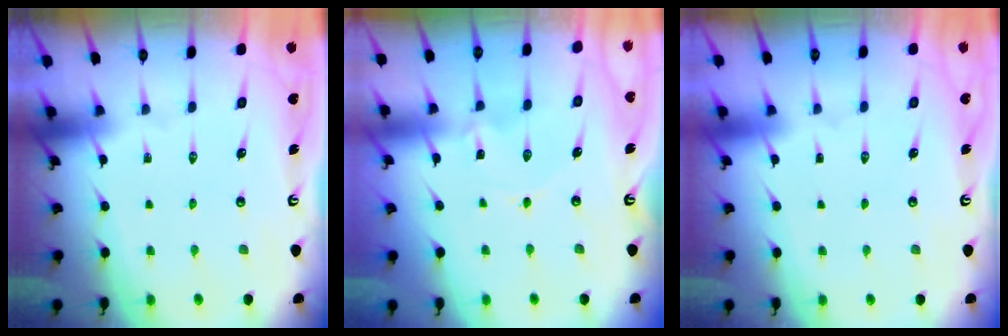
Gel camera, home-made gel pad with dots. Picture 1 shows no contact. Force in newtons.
{"total": 0.0}
{"total": 1.6, "press": 1.6, "slide": 0.1}